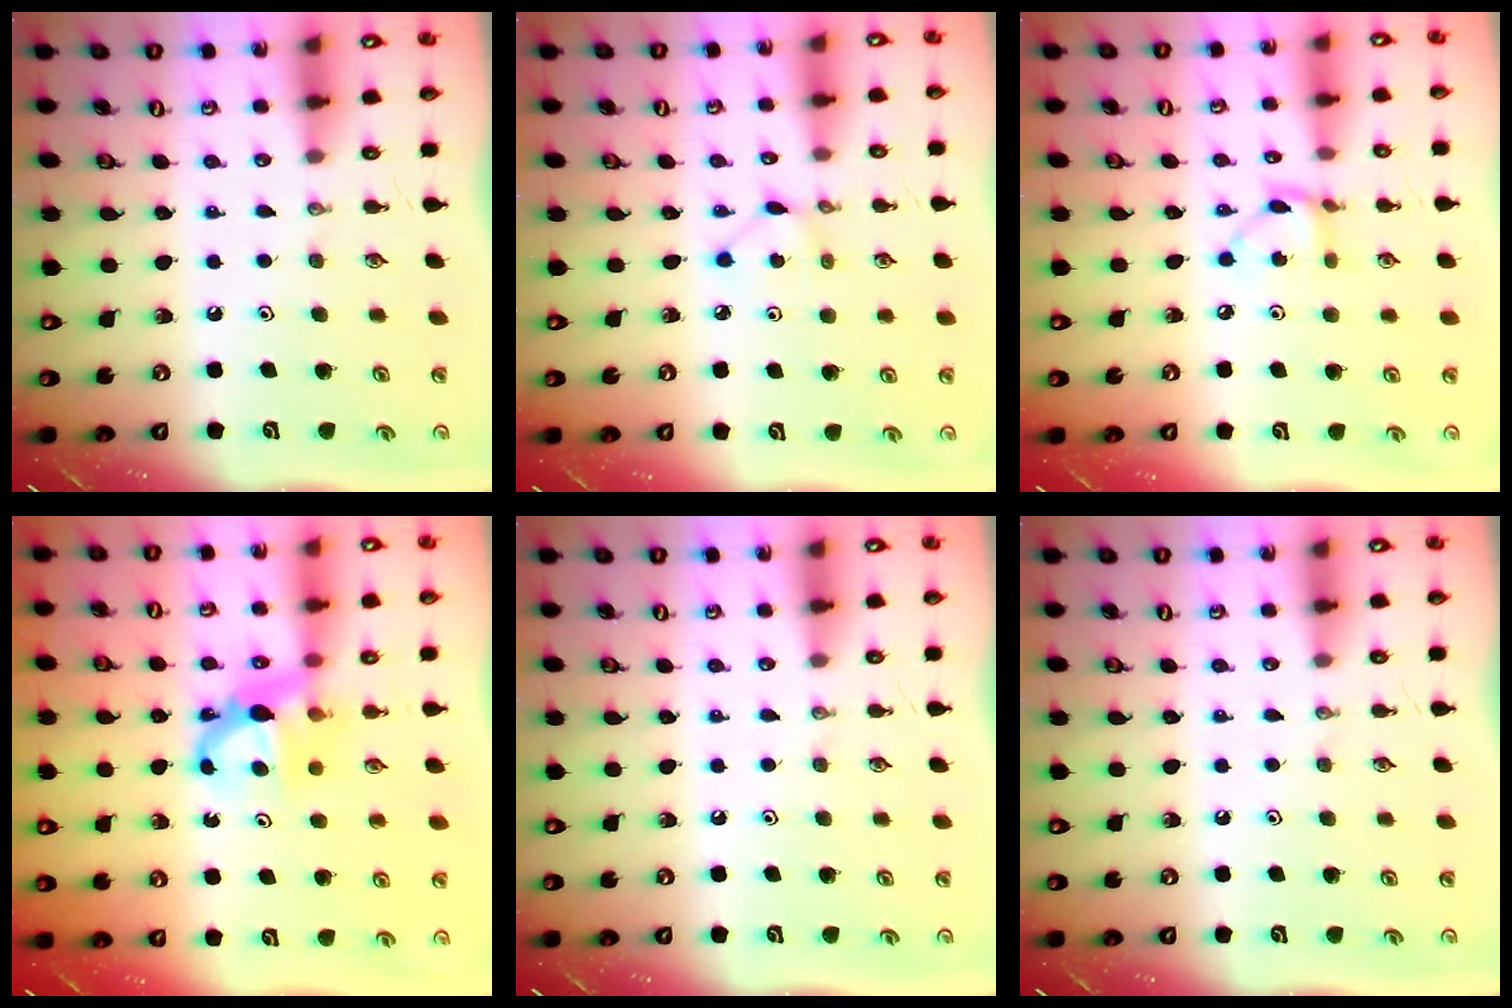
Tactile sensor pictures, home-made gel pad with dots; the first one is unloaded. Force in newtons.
{"total": 2.8, "press": 2.8, "slide": 0.3}
{"total": 5.1, "press": 5.1, "slide": 0.2}
{"total": 7.1, "press": 7.1, "slide": 0.3}
{"total": 0.0}
{"total": 0.0}